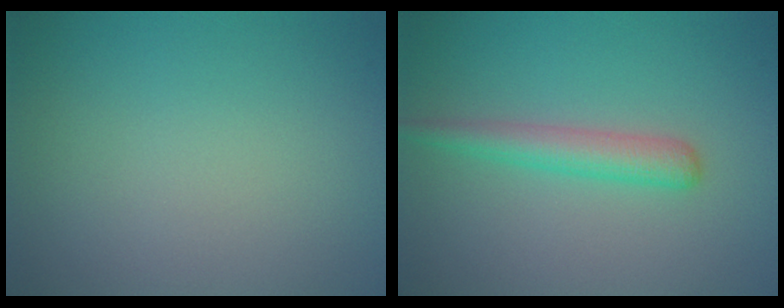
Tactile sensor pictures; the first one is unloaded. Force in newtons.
{"total": 2.7, "press": 2.7, "slide": 0.1}